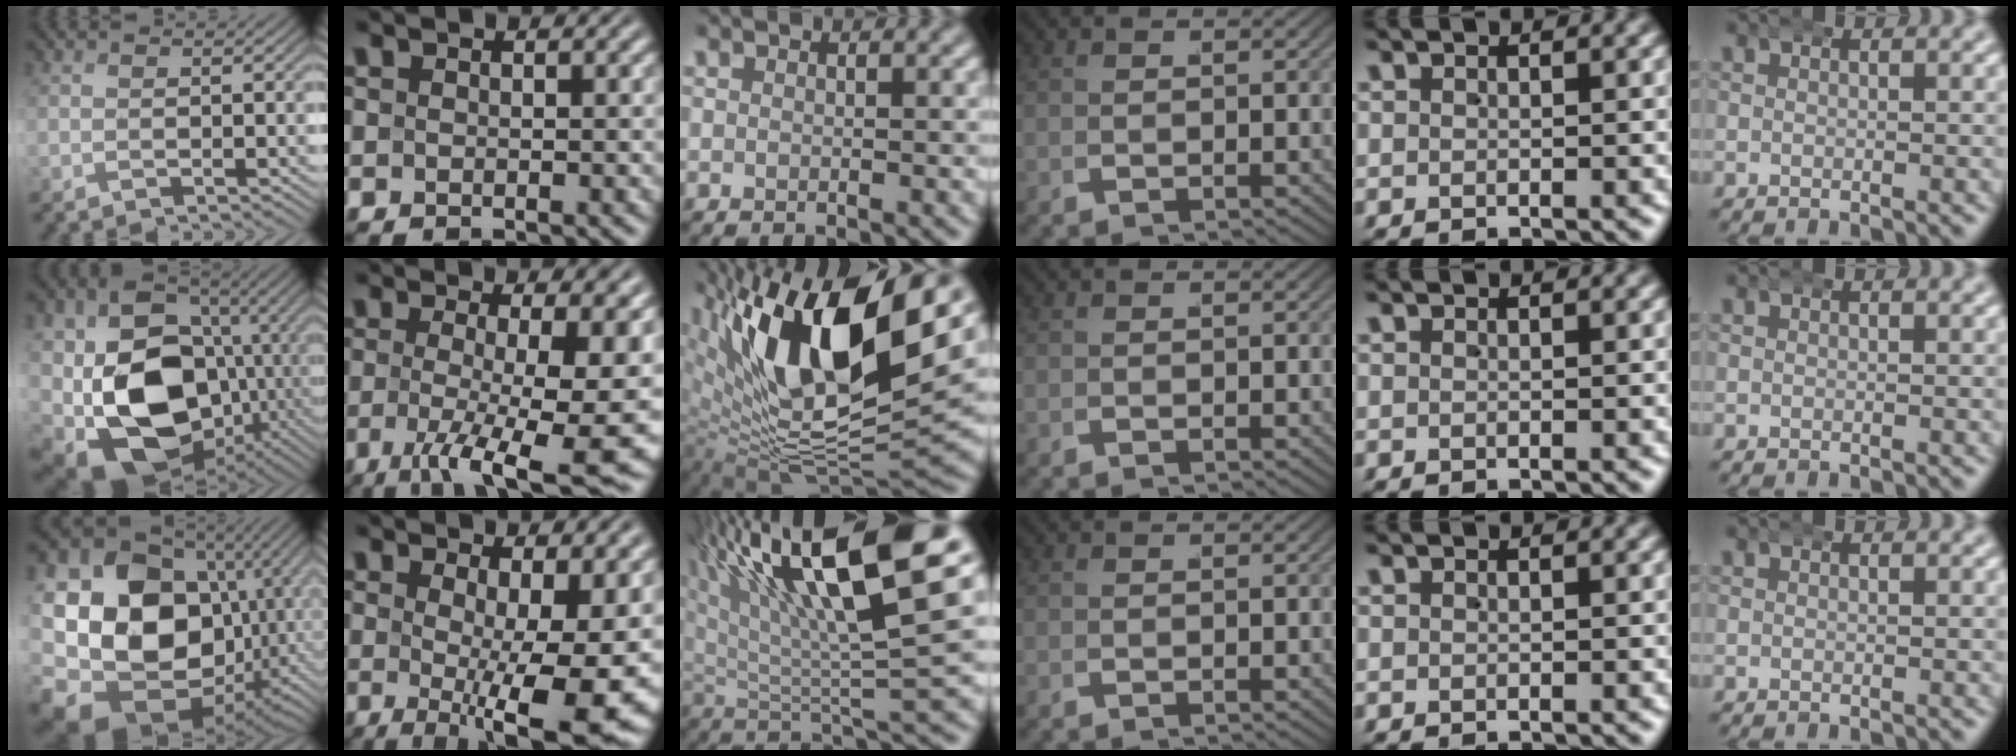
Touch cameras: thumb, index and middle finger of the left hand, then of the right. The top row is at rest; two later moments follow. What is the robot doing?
{"motion": "wrap", "object": "aluminum foil"}